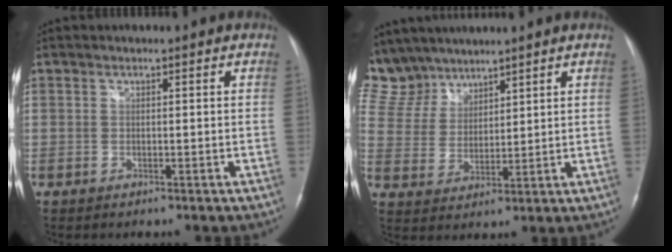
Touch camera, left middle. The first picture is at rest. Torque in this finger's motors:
{"motor_torque": [0.51, -0.81, 0.02, -0.07]}